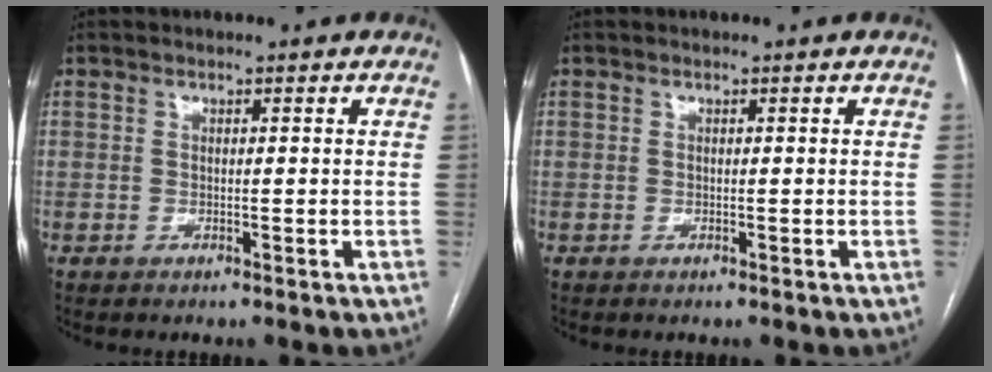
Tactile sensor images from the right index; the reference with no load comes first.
{"total": 0.0}